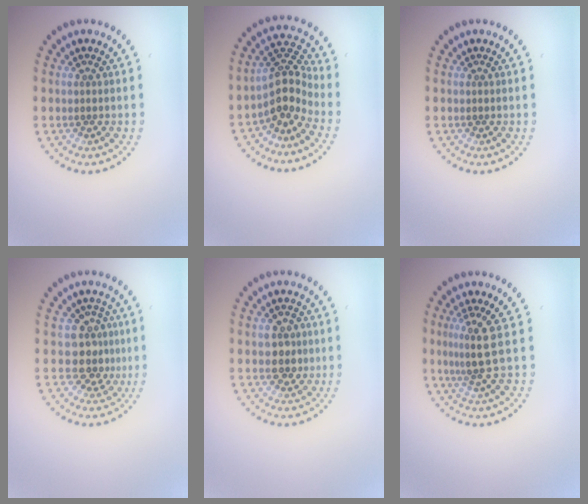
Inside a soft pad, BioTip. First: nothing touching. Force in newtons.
{"total": 4.0, "press": 2.9, "slide": 2.7}
{"total": 0.0}
{"total": 3.1, "press": 2.6, "slide": 1.8}
{"total": 2.6, "press": 2.5, "slide": 0.4}
{"total": 3.0, "press": 2.2, "slide": 2.0}